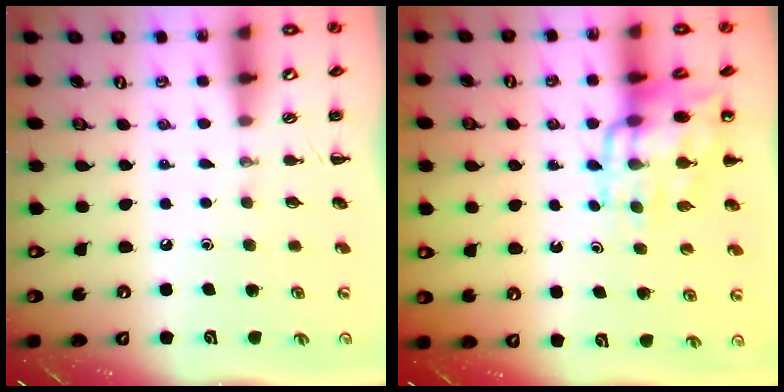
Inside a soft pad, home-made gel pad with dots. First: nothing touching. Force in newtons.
{"total": 13.0, "press": 12.6, "slide": 2.9}